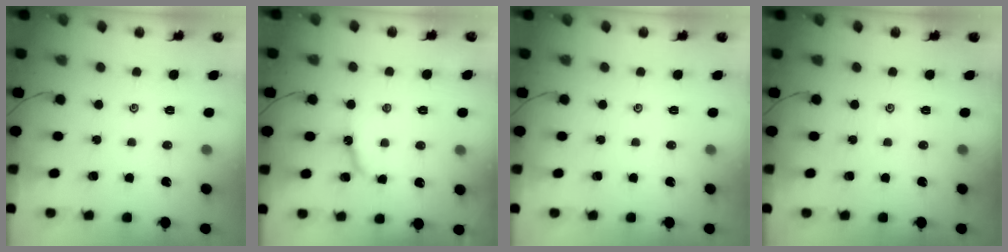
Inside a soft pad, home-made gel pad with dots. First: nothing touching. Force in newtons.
{"total": 7.1, "press": 7.1, "slide": 0.6}
{"total": 0.0}
{"total": 0.0}